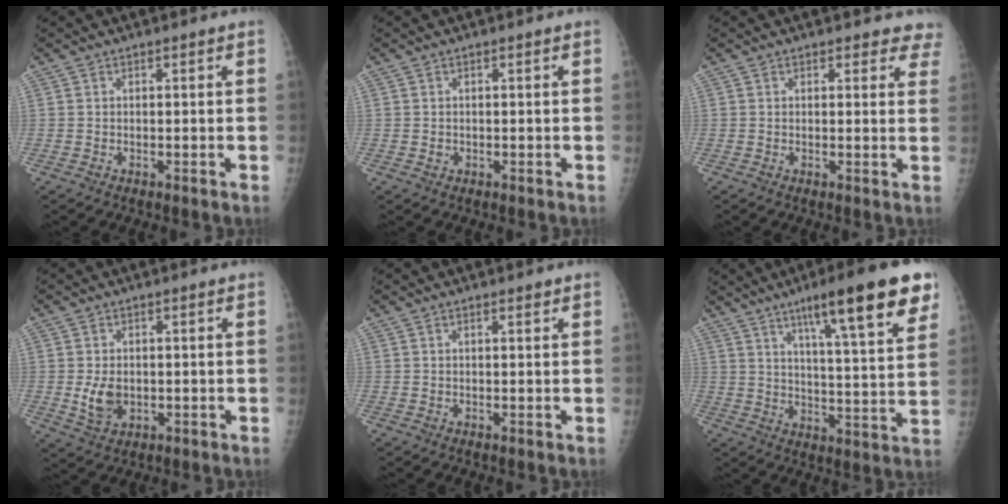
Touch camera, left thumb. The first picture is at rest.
{"total": 0.7, "force": [-0.1, 0.7, 0.3], "torque": [-0.003, 0.001, -0.001]}
{"total": 5.1, "force": [4.6, 2.2, 0.5], "torque": [0.042, -0.018, 0.027]}
{"total": 4.9, "force": [-0.3, 3.5, 3.4], "torque": [-0.051, -0.007, 0.004]}
{"total": 1.0, "force": [0.7, 0.3, 0.7], "torque": [-0.010, -0.002, 0.010]}
{"total": 20.0, "force": [11.5, 3.1, 16.0], "torque": [-0.211, -0.036, 0.172]}